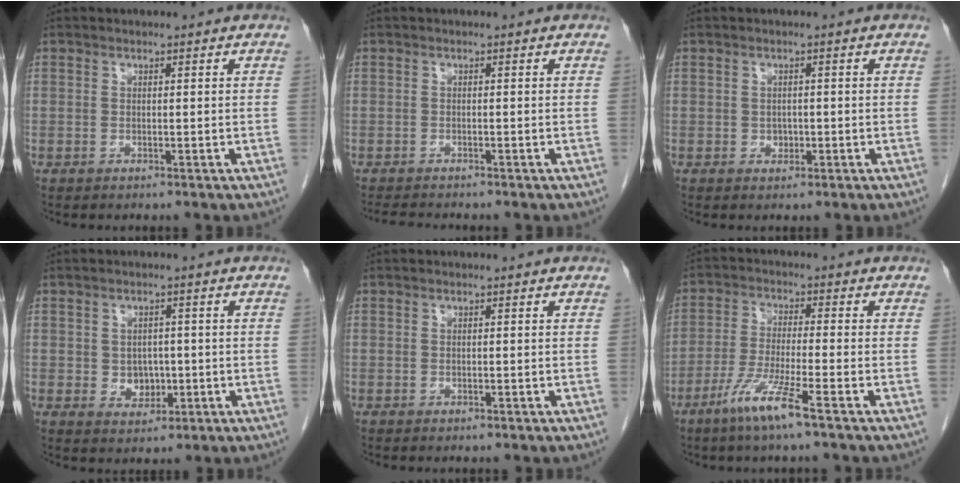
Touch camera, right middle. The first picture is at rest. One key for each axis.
{"total": 3.1, "fx": -2.9, "fy": 0.1, "fz": 1.0, "tx": -0.015, "ty": -0.012, "tz": -0.048}
{"total": 1.1, "fx": -0.2, "fy": 1.0, "fz": 0.6, "tx": -0.009, "ty": 0.002, "tz": 0.001}
{"total": 3.5, "fx": -0.3, "fy": 2.9, "fz": 2.0, "tx": -0.024, "ty": 0.004, "tz": 0.005}
{"total": 0.0}
{"total": 7.4, "fx": -4.4, "fy": -0.6, "fz": 5.9, "tx": -0.121, "ty": -0.018, "tz": -0.088}